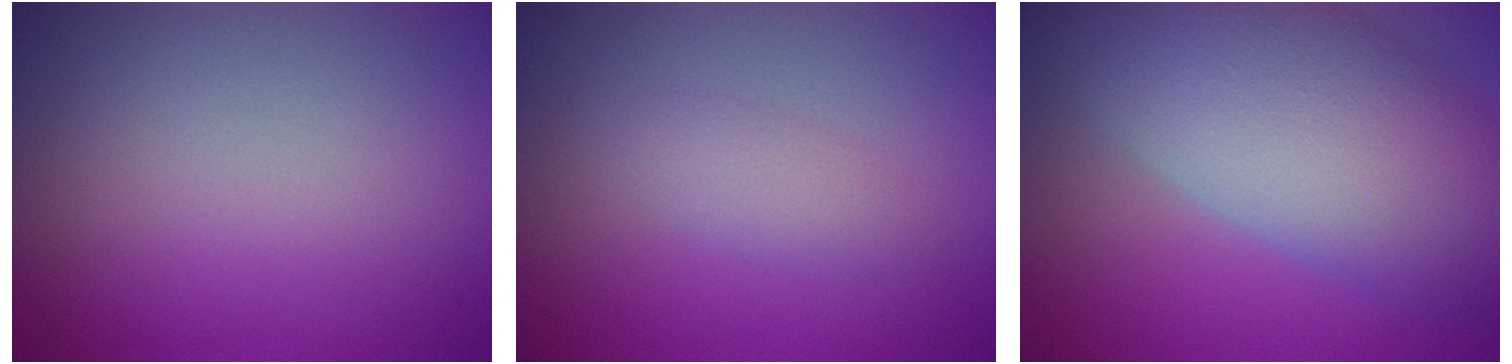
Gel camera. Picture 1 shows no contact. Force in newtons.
{"total": 1.8, "press": 1.8, "slide": 0.0}
{"total": 11.5, "press": 11.4, "slide": 1.0}